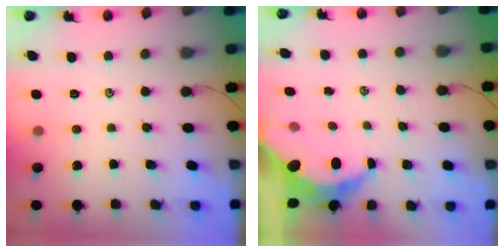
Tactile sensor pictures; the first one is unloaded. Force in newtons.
{"total": 7.6, "press": 7.5, "slide": 0.9}